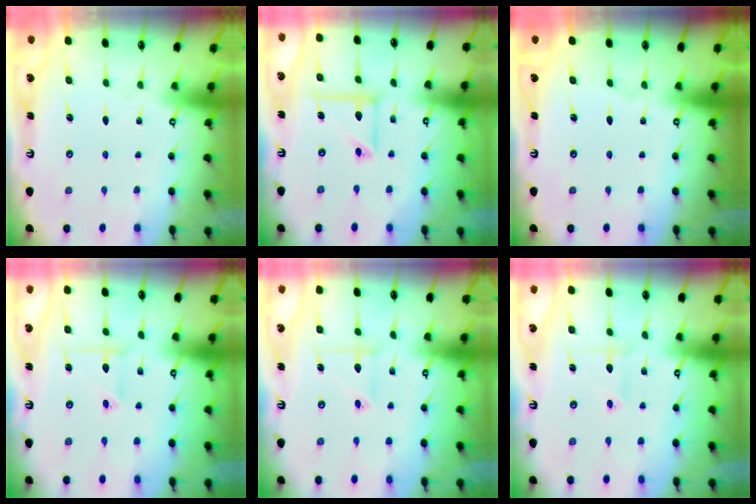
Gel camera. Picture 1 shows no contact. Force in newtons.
{"total": 9.4, "press": 9.4, "slide": 0.7}
{"total": 0.0}
{"total": 3.7, "press": 3.7, "slide": 0.5}
{"total": 3.7, "press": 3.7, "slide": 0.5}
{"total": 3.0, "press": 2.9, "slide": 0.6}